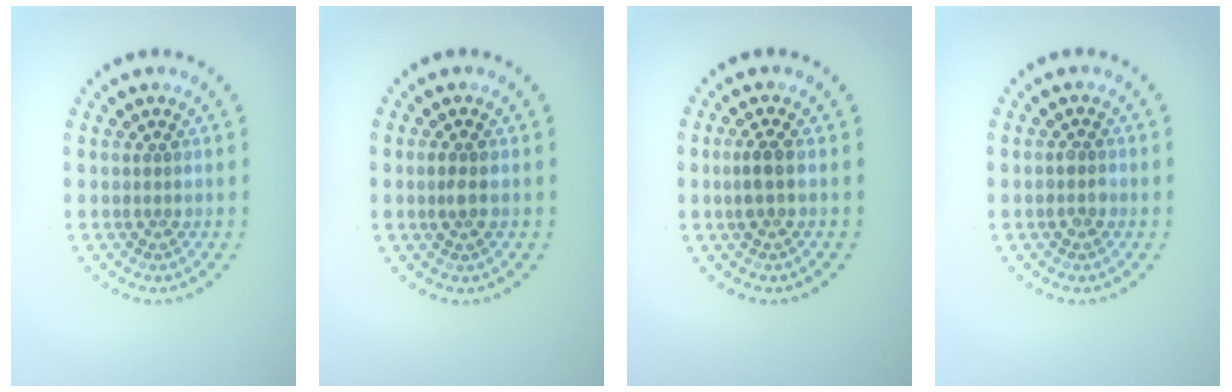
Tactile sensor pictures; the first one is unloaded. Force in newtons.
{"total": 1.6, "press": 1.5, "slide": 0.4}
{"total": 1.9, "press": 1.8, "slide": 0.7}
{"total": 1.3, "press": 1.2, "slide": 0.4}